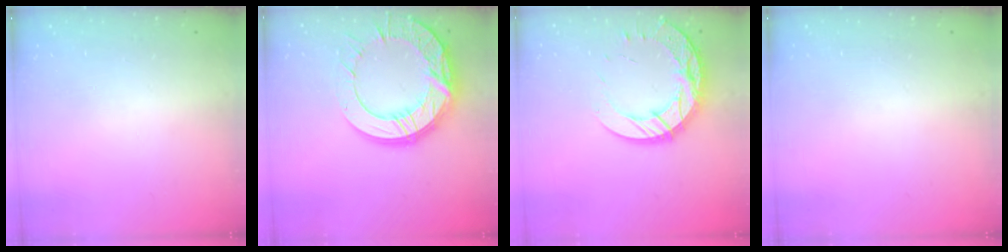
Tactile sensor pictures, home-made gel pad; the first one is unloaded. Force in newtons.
{"total": 22.7, "press": 22.7, "slide": 1.8}
{"total": 16.1, "press": 16.0, "slide": 1.2}
{"total": 0.0}